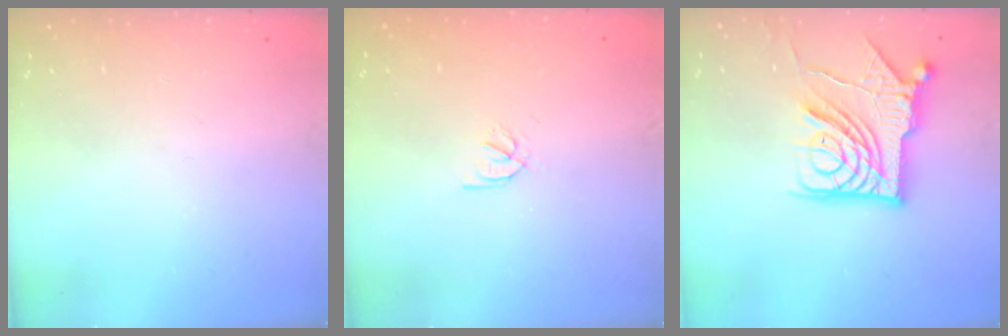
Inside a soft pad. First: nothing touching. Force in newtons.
{"total": 2.1, "press": 2.1, "slide": 0.1}
{"total": 14.3, "press": 14.2, "slide": 1.7}